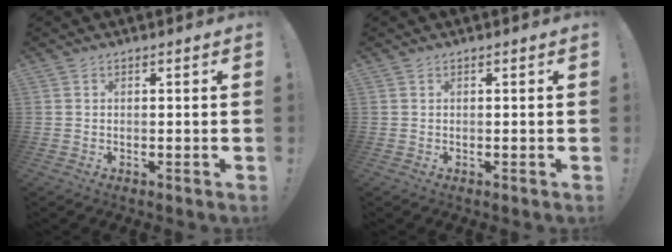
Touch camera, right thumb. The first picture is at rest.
{"total": 0.0}